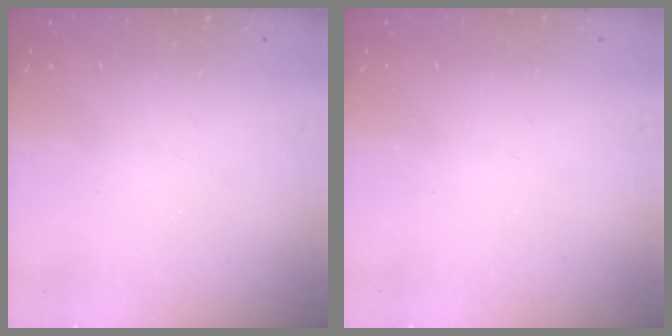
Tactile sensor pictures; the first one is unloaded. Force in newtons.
{"total": 0.0}